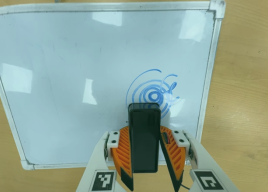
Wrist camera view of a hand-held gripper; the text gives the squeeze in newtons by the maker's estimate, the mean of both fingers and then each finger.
{"total": 5.5, "left": 4.9, "right": 6.1}